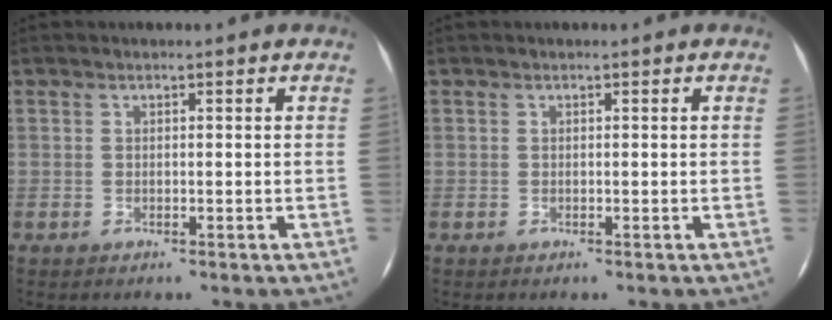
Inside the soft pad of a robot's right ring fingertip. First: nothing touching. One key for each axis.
{"total": 0.0}